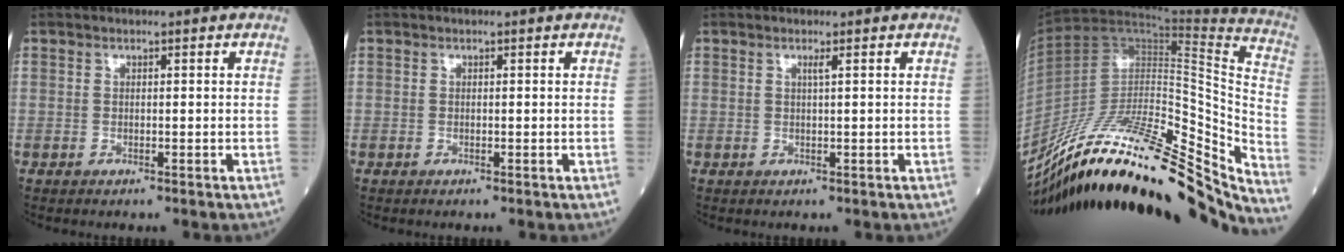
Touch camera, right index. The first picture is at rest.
{"total": 0.0}
{"total": 0.8, "force": [0.3, -0.2, 0.7], "torque": [-0.018, -0.002, 0.008]}
{"total": 31.1, "force": [-26.3, 4.1, 16.1], "torque": [-0.188, 0.001, -0.406]}